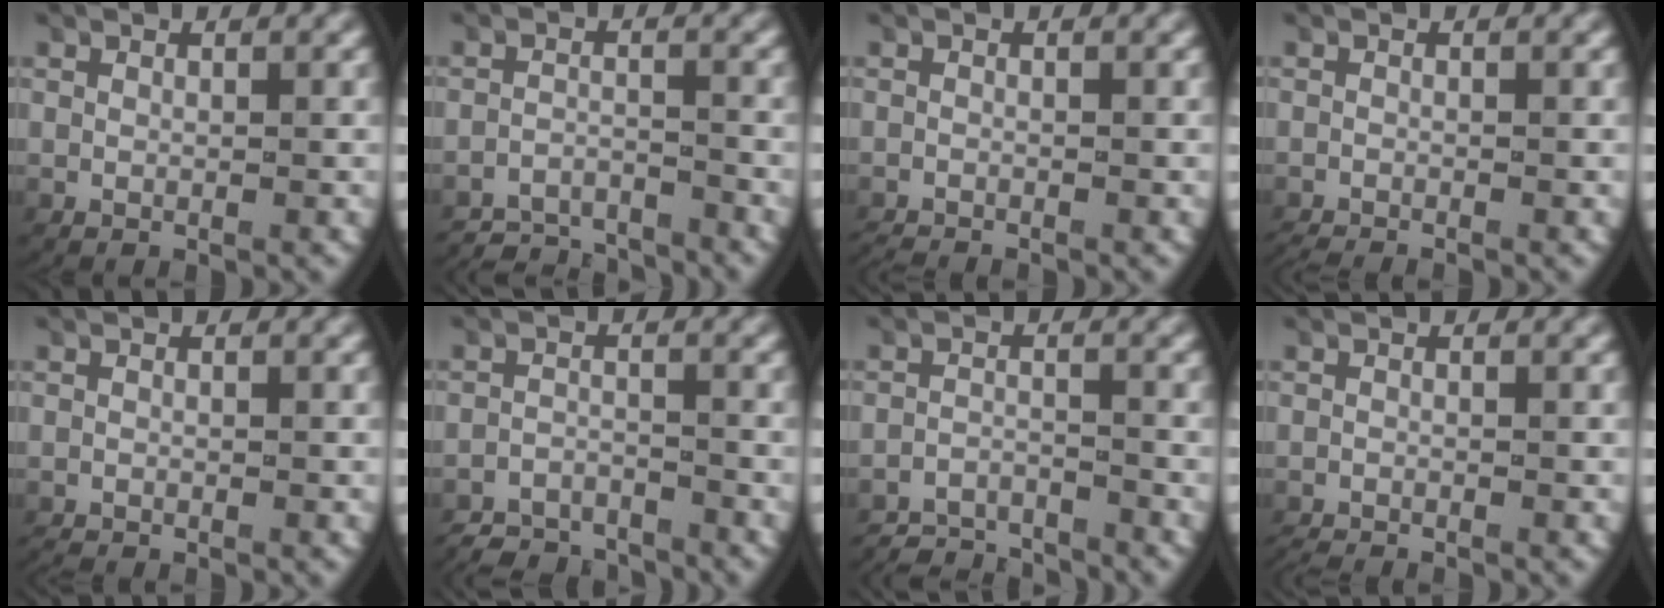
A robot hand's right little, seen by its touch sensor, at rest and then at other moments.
{"total": 5.2, "force": [-5.0, 1.4, 0.6], "torque": [-0.001, -0.015, -0.085]}
{"total": 1.6, "force": [-1.6, 0.2, 0.1], "torque": [-0.010, -0.010, -0.024]}
{"total": 2.1, "force": [-2.1, 0.5, 0.3], "torque": [-0.010, -0.010, -0.032]}
{"total": 0.9, "force": [-0.9, 0.0, 0.0], "torque": [-0.006, -0.008, -0.014]}
{"total": 4.7, "force": [-4.4, 1.5, 0.2], "torque": [0.005, -0.013, -0.079]}
{"total": 4.7, "force": [-4.6, 0.6, 0.1], "torque": [0.000, -0.021, -0.074]}
{"total": 1.9, "force": [-1.8, 0.3, 0.2], "torque": [-0.009, -0.010, -0.028]}